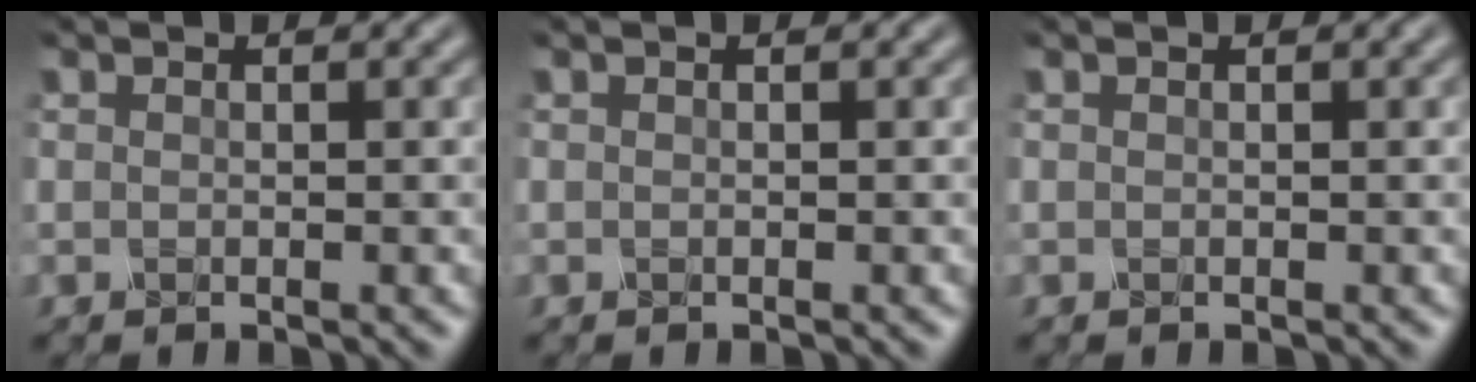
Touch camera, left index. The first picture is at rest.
{"total": 0.0}
{"total": 0.7, "force": [0.3, 0.2, 0.6], "torque": [-0.009, 0.002, 0.003]}